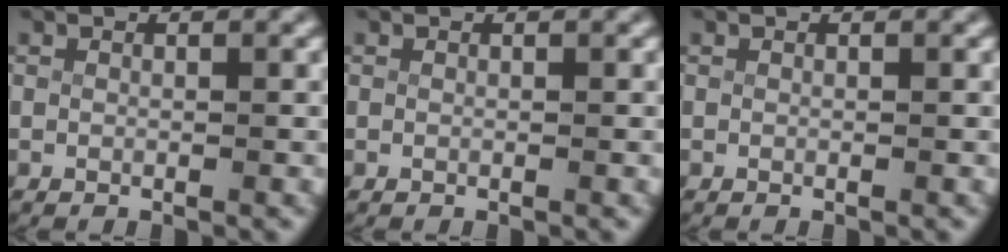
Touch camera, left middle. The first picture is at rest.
{"total": 0.0}
{"total": 0.0}